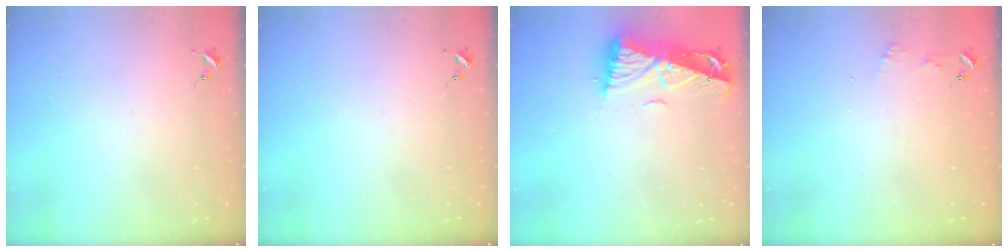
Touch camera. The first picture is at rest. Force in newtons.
{"total": 0.0}
{"total": 10.9, "press": 10.9, "slide": 1.2}
{"total": 3.1, "press": 3.1, "slide": 0.3}